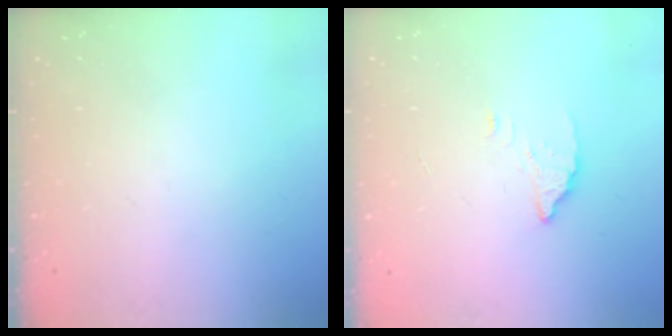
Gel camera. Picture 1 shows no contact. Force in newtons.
{"total": 2.3, "press": 2.3, "slide": 0.2}